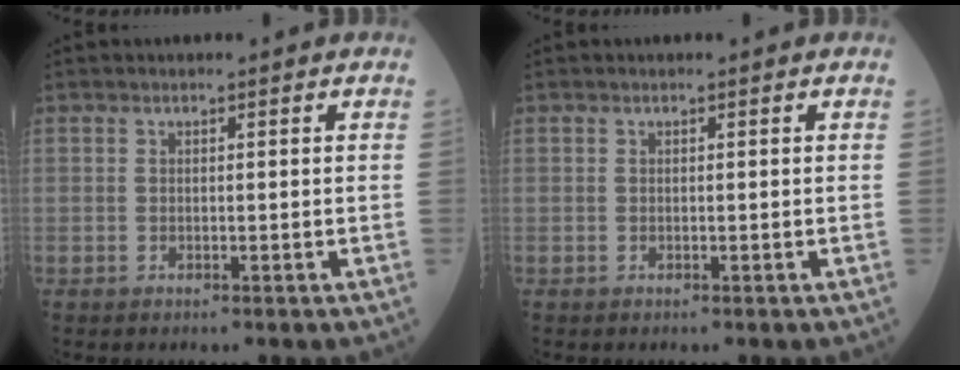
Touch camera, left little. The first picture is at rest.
{"total": 0.0}